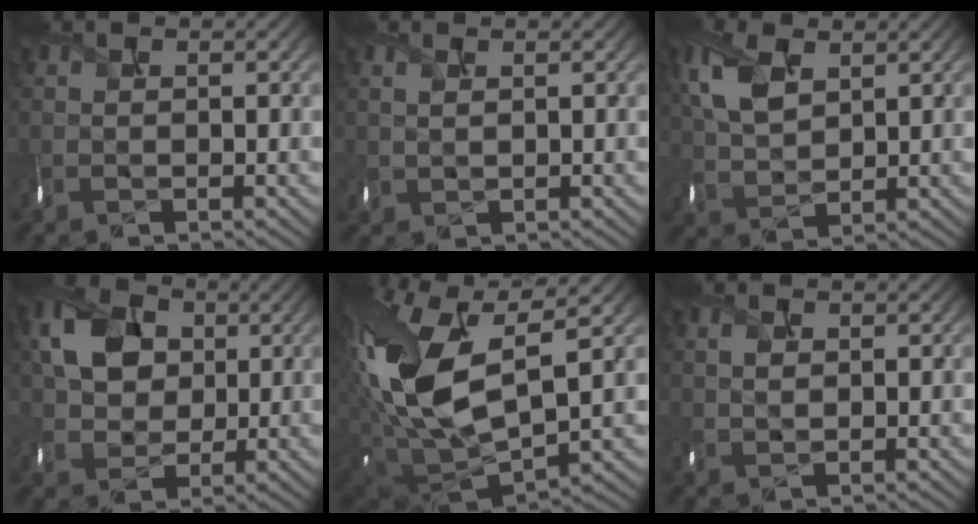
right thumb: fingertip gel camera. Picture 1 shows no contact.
{"total": 0.7, "force": [0.5, 0.4, 0.2], "torque": [-0.008, -0.008, 0.021]}
{"total": 6.6, "force": [2.7, 4.0, 4.5], "torque": [-0.130, 0.002, 0.060]}
{"total": 7.8, "force": [1.8, 6.4, 4.0], "torque": [-0.101, 0.003, 0.030]}
{"total": 18.3, "force": [3.1, 10.0, 15.0], "torque": [-0.344, -0.019, 0.072]}
{"total": 0.9, "force": [0.5, 0.6, 0.5], "torque": [-0.020, -0.006, 0.020]}